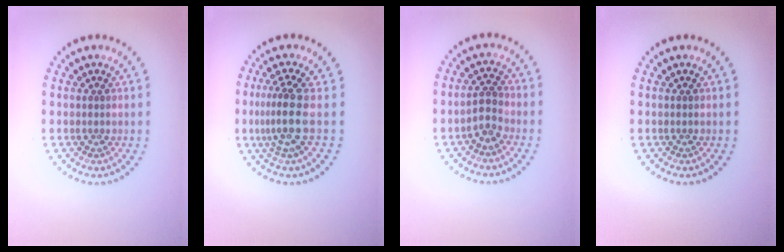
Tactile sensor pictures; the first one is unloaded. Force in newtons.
{"total": 3.1, "press": 2.3, "slide": 2.0}
{"total": 2.0, "press": 1.8, "slide": 0.9}
{"total": 0.0}